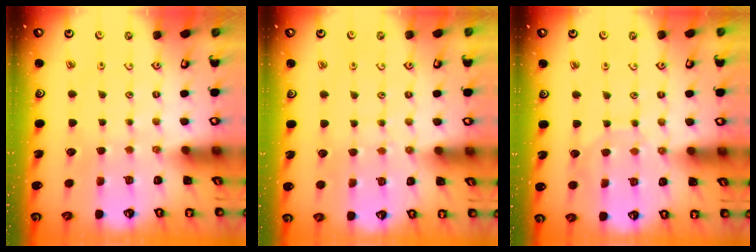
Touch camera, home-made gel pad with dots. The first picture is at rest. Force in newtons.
{"total": 5.1, "press": 5.1, "slide": 0.6}
{"total": 6.3, "press": 6.3, "slide": 0.1}